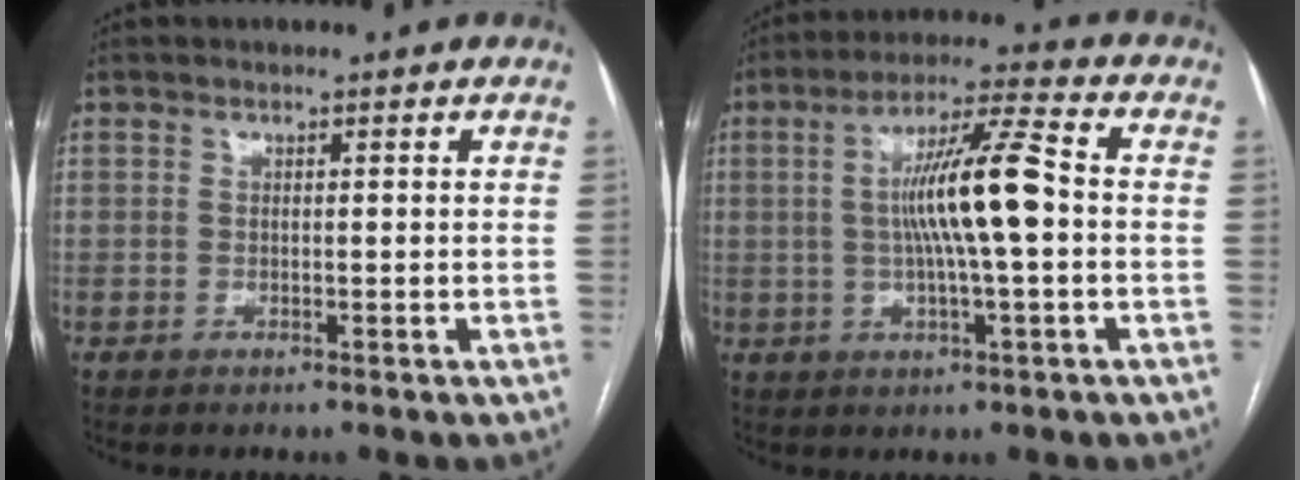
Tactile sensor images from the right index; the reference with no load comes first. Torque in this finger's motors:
{"motor_torque": [1.63, -0.05, 0.57, 0.21]}